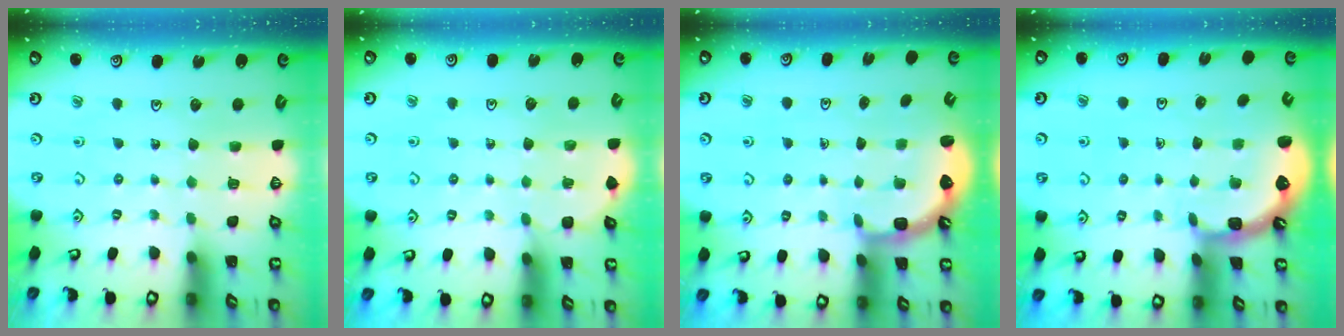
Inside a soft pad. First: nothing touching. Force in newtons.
{"total": 2.7, "press": 2.7, "slide": 0.3}
{"total": 2.6, "press": 2.3, "slide": 1.3}
{"total": 1.2, "press": 1.2, "slide": 0.1}